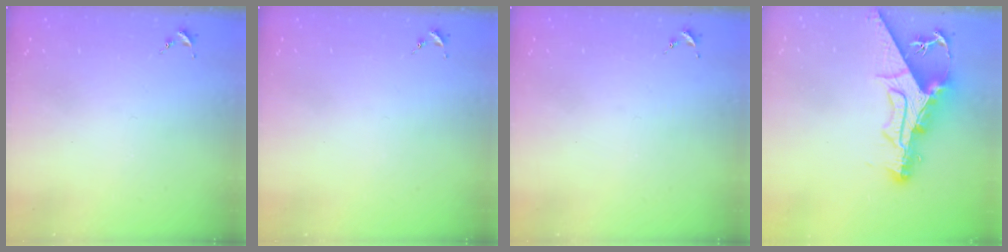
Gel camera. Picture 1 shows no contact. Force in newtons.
{"total": 0.0}
{"total": 0.0}
{"total": 13.2, "press": 13.2, "slide": 1.3}